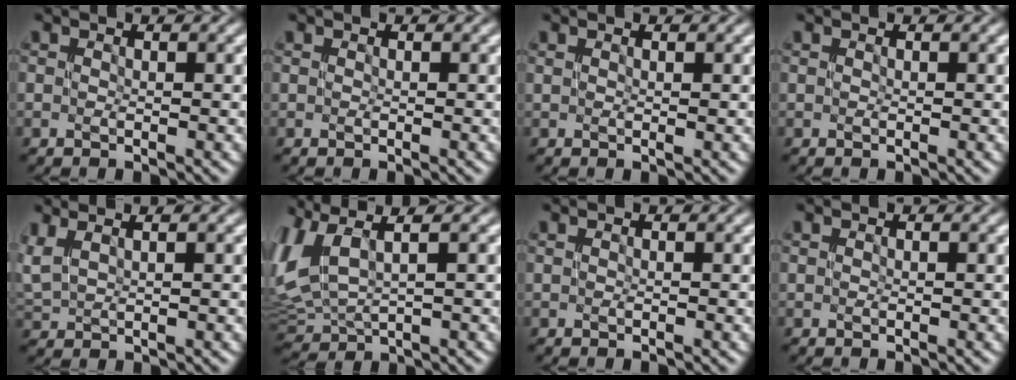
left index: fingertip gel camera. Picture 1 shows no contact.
{"total": 0.0}
{"total": 0.0}
{"total": 0.0}
{"total": 2.1, "force": [1.6, 0.6, 1.2], "torque": [-0.032, 0.006, 0.033]}
{"total": 5.5, "force": [2.5, 2.7, 4.1], "torque": [-0.110, 0.014, 0.050]}
{"total": 0.0}
{"total": 0.0}